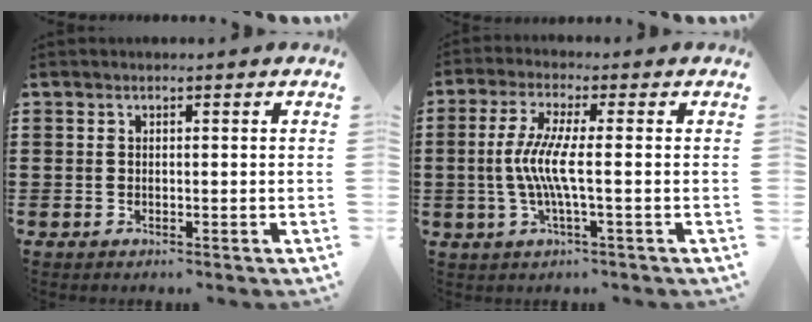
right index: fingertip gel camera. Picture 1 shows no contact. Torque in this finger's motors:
{"motor_torque": [1.15, 0.18, 0.63, 0.21]}